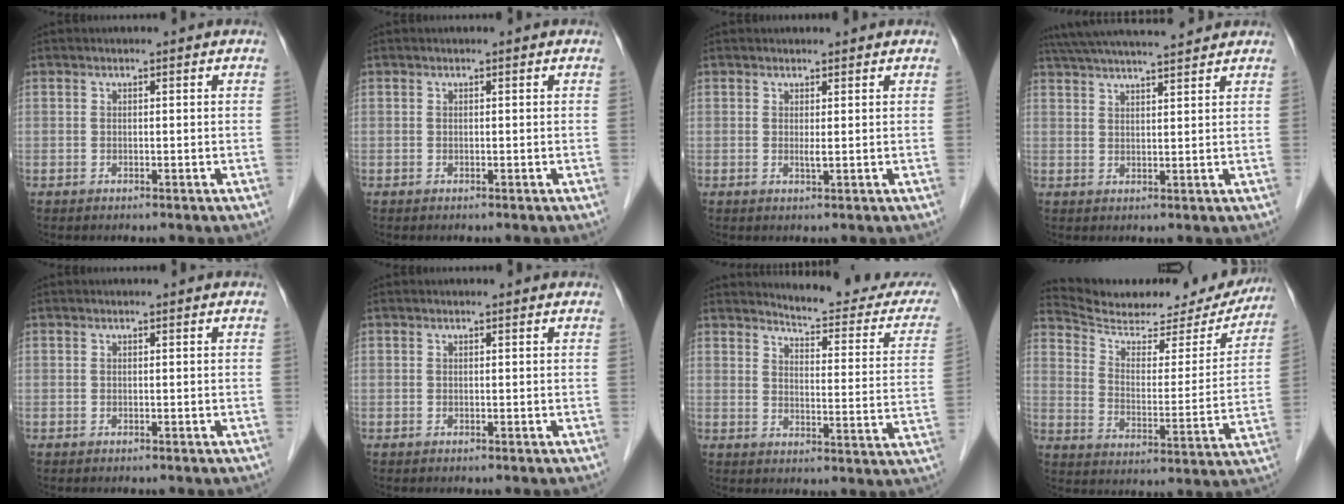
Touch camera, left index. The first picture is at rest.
{"total": 0.0}
{"total": 1.5, "force": [0.9, 0.5, 1.2], "torque": [-0.024, -0.002, 0.017]}
{"total": 13.7, "force": [12.4, 1.4, 5.8], "torque": [-0.101, 0.037, 0.195]}
{"total": 0.0}
{"total": 0.6, "force": [0.5, 0.4, 0.1], "torque": [0.003, 0.007, 0.007]}
{"total": 17.0, "force": [16.3, 2.7, 4.0], "torque": [-0.027, -0.080, 0.173]}
{"total": 23.2, "force": [21.4, 4.9, 7.5], "torque": [-0.105, -0.027, 0.294]}